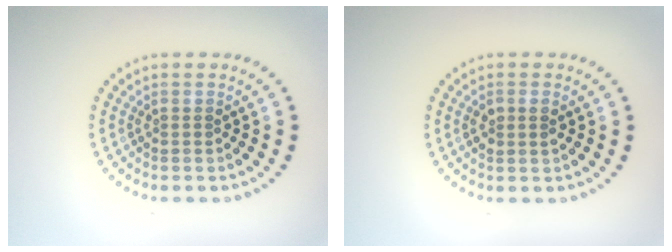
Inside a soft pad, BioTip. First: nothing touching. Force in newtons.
{"total": 1.4, "press": 1.3, "slide": 0.3}